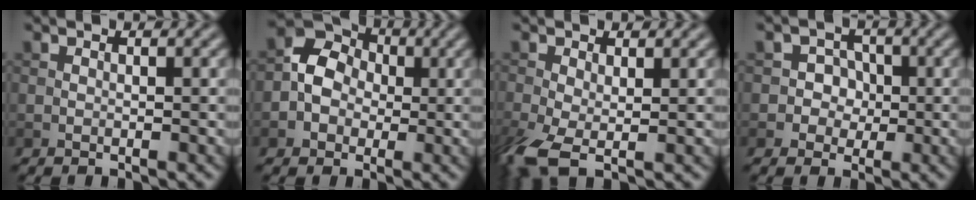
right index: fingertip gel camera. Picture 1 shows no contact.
{"total": 6.0, "force": [0.0, 5.3, 2.8], "torque": [-0.027, 0.026, -0.023]}
{"total": 5.0, "force": [-1.7, 2.5, 4.0], "torque": [-0.105, -0.017, -0.037]}
{"total": 2.9, "force": [-0.3, 2.8, 0.8], "torque": [0.008, 0.007, -0.022]}